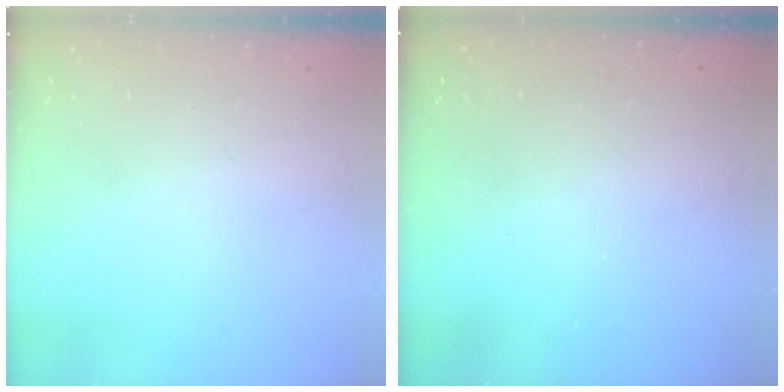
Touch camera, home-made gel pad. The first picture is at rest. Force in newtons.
{"total": 3.1, "press": 3.1, "slide": 0.1}